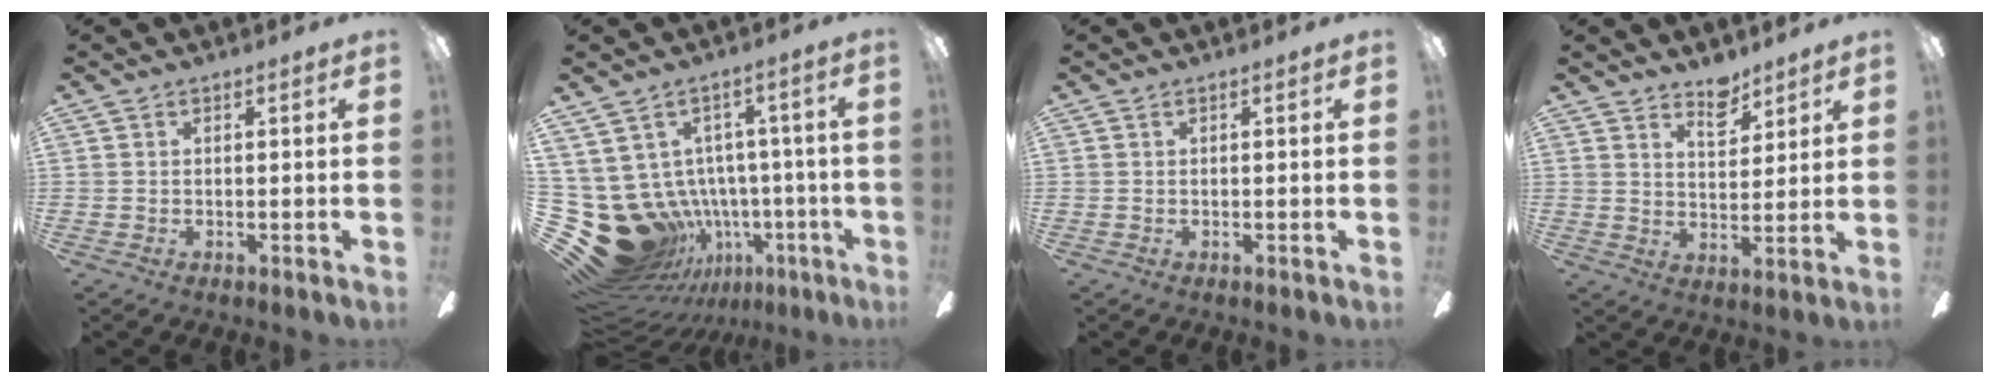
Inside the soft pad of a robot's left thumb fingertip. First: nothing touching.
{"total": 16.8, "force": [-4.4, 14.4, 7.4], "torque": [-0.185, -0.009, -0.022]}
{"total": 0.0}
{"total": 6.6, "force": [5.1, 3.2, 2.7], "torque": [-0.028, -0.027, 0.088]}